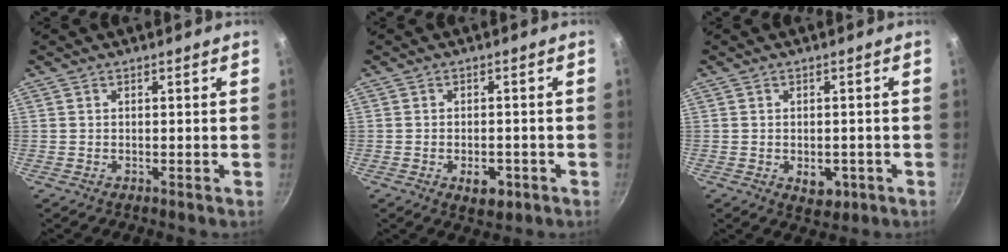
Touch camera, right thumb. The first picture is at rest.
{"total": 4.7, "force": [-1.9, 2.6, 3.3], "torque": [-0.035, 0.010, -0.020]}
{"total": 4.4, "force": [-1.4, 2.9, 3.1], "torque": [-0.030, 0.003, -0.011]}